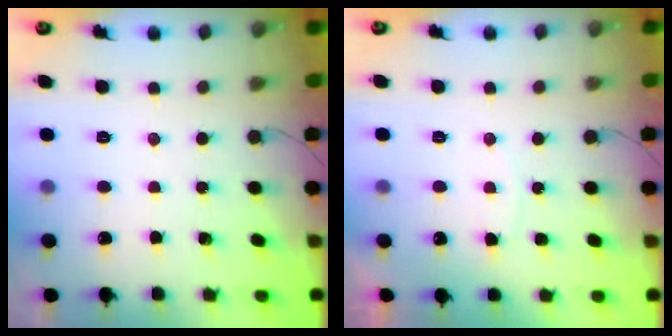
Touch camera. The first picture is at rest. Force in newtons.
{"total": 4.6, "press": 4.6, "slide": 0.3}